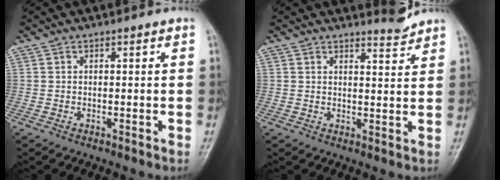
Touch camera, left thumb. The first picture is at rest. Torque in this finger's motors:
{"motor_torque": [0.12, -0.28, -0.36, -0.25, 0.03]}